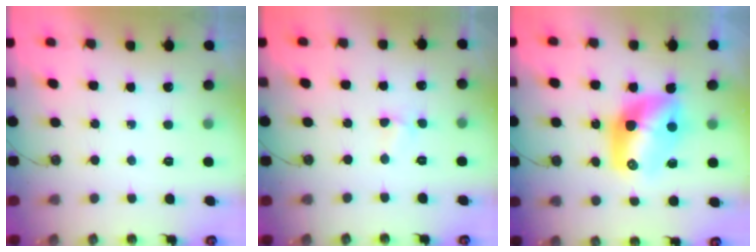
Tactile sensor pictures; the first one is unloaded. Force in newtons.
{"total": 2.4, "press": 2.4, "slide": 0.4}
{"total": 13.1, "press": 13.1, "slide": 1.0}